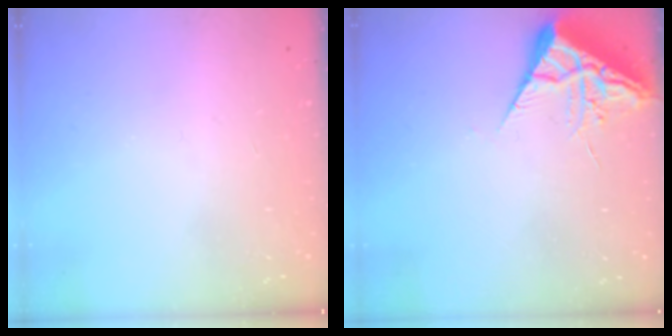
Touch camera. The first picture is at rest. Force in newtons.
{"total": 7.0, "press": 7.0, "slide": 0.7}